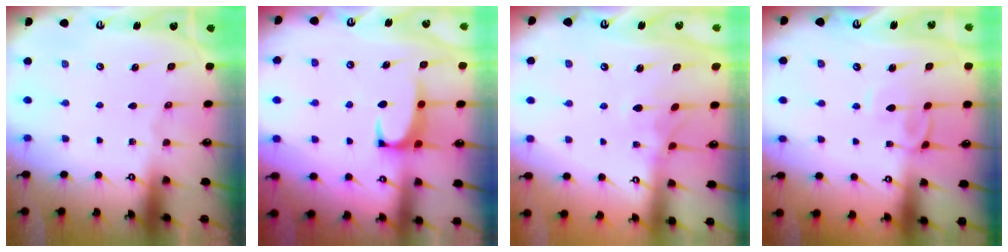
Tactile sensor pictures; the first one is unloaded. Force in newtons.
{"total": 1.3, "press": 1.0, "slide": 0.7}
{"total": 1.2, "press": 0.8, "slide": 0.9}
{"total": 2.5, "press": 2.4, "slide": 0.8}